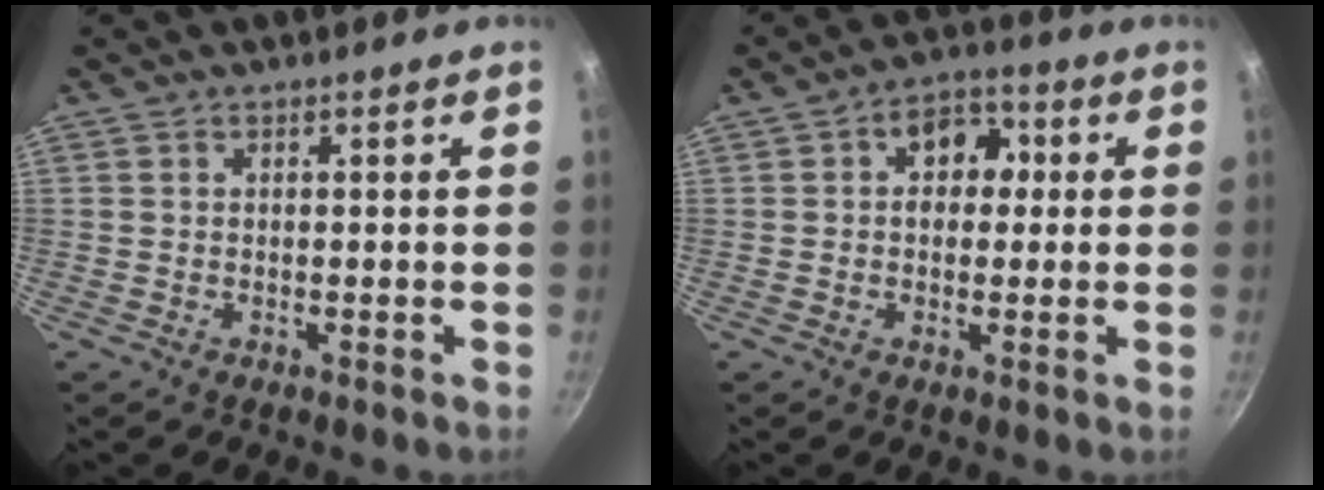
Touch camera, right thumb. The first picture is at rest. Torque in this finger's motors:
{"motor_torque": [0.47, 0.80, -0.08, 0.15, 0.05]}